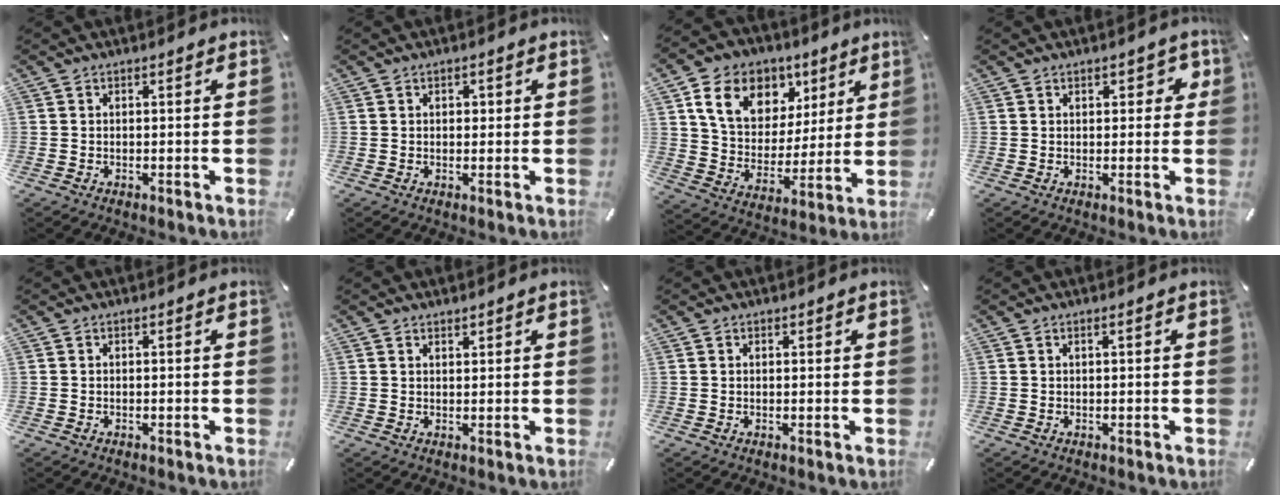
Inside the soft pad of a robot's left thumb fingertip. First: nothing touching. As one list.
[{"total": 1.1, "force": [0.2, 0.9, 0.5], "torque": [-0.003, 0.002, 0.001]}, {"total": 14.3, "force": [7.5, 10.9, 5.3], "torque": [-0.093, -0.034, 0.142]}, {"total": 2.8, "force": [1.0, 1.8, 1.9], "torque": [-0.015, -0.001, 0.009]}, {"total": 0.0}, {"total": 1.2, "force": [1.1, 0.5, 0.1], "torque": [-0.002, -0.001, 0.022]}, {"total": 0.6, "force": [0.3, 0.5, 0.1], "torque": [-0.001, 0.003, 0.006]}, {"total": 0.7, "force": [0.3, 0.1, 0.7], "torque": [-0.012, 0.001, 0.004]}]